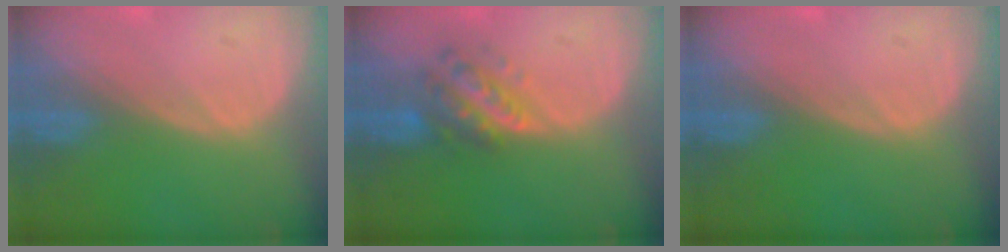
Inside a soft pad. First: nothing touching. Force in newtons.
{"total": 5.9, "press": 5.5, "slide": 2.2}
{"total": 0.0}